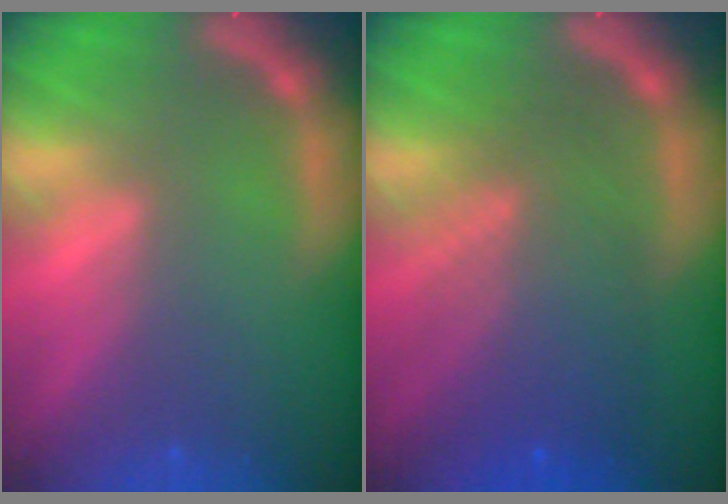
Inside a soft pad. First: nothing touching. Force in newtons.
{"total": 7.6}